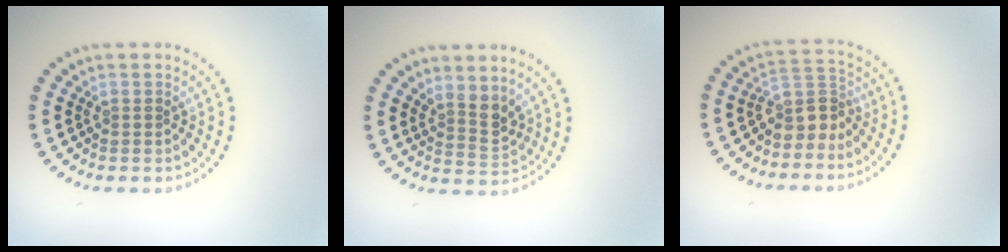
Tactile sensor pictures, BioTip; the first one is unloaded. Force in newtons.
{"total": 2.7, "press": 2.0, "slide": 1.7}
{"total": 3.0, "press": 2.2, "slide": 2.1}